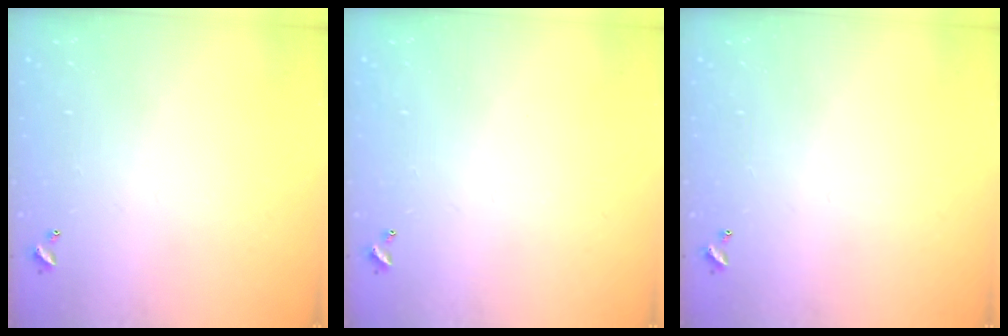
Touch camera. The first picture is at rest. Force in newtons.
{"total": 0.0}
{"total": 0.0}